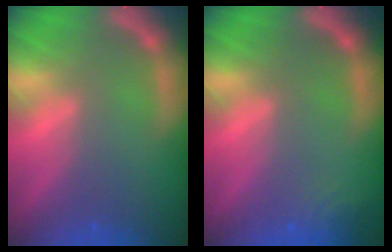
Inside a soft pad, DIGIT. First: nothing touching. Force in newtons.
{"total": 2.4}